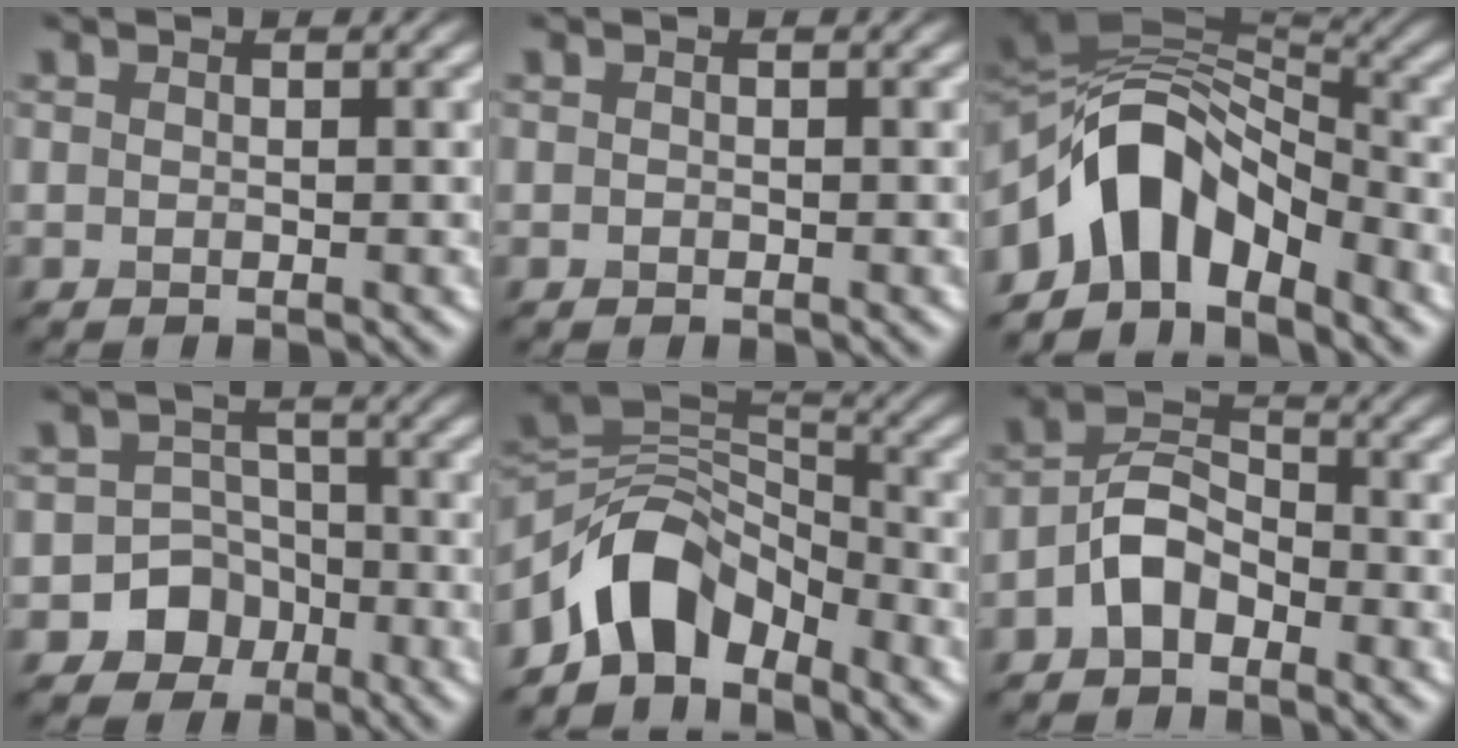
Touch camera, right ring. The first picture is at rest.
{"total": 0.0}
{"total": 9.3, "force": [-4.5, 5.5, 6.0], "torque": [-0.088, 0.013, -0.089]}
{"total": 5.7, "force": [-3.0, 4.9, 0.8], "torque": [0.022, -0.004, -0.072]}
{"total": 6.6, "force": [-4.4, 3.8, 3.1], "torque": [-0.032, 0.004, -0.091]}
{"total": 3.9, "force": [-2.0, 2.3, 2.3], "torque": [-0.041, 0.016, -0.047]}